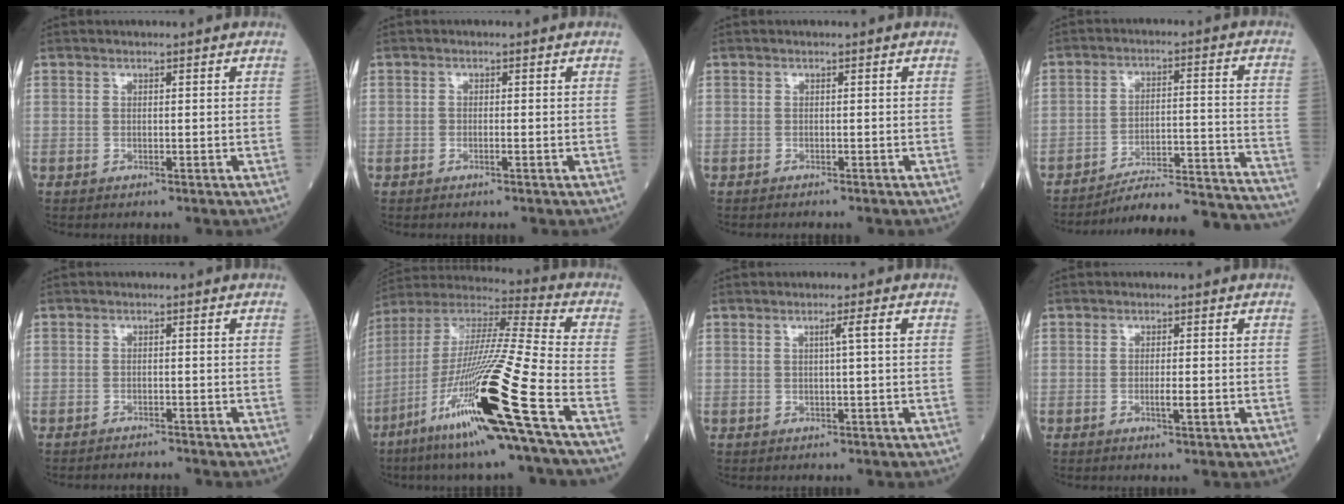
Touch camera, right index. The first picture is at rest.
{"total": 0.5, "force": [-0.3, -0.1, 0.5], "torque": [-0.011, 0.000, -0.006]}
{"total": 1.0, "force": [-1.0, 0.1, 0.4], "torque": [-0.005, 0.000, -0.012]}
{"total": 21.1, "force": [-20.6, 0.2, 4.4], "torque": [-0.027, 0.015, -0.278]}
{"total": 2.0, "force": [-2.0, -0.2, -0.3], "torque": [0.010, -0.006, -0.028]}
{"total": 24.9, "force": [-11.1, -0.5, 22.3], "torque": [-0.436, -0.054, -0.211]}
{"total": 1.7, "force": [0.3, -0.5, 1.6], "torque": [-0.026, 0.001, 0.007]}
{"total": 1.9, "force": [-0.5, 0.2, 1.8], "torque": [-0.031, -0.001, -0.006]}